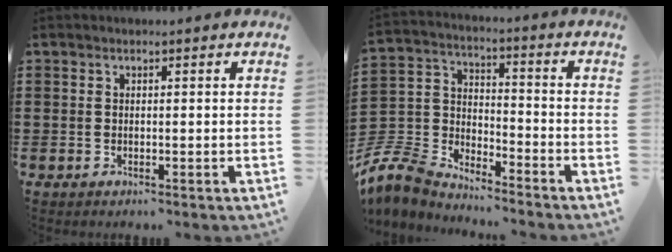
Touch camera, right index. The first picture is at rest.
{"total": 7.2, "force": [-6.6, 2.5, 1.3], "torque": [-0.074, -0.005, -0.144]}